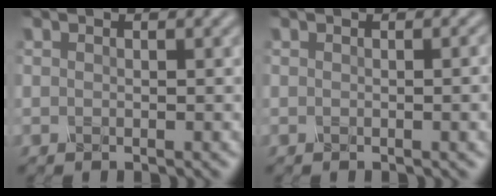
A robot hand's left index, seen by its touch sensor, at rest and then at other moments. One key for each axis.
{"total": 2.6, "fx": -0.1, "fy": 0.9, "fz": 2.4, "tx": -0.018, "ty": 0.009, "tz": -0.006}